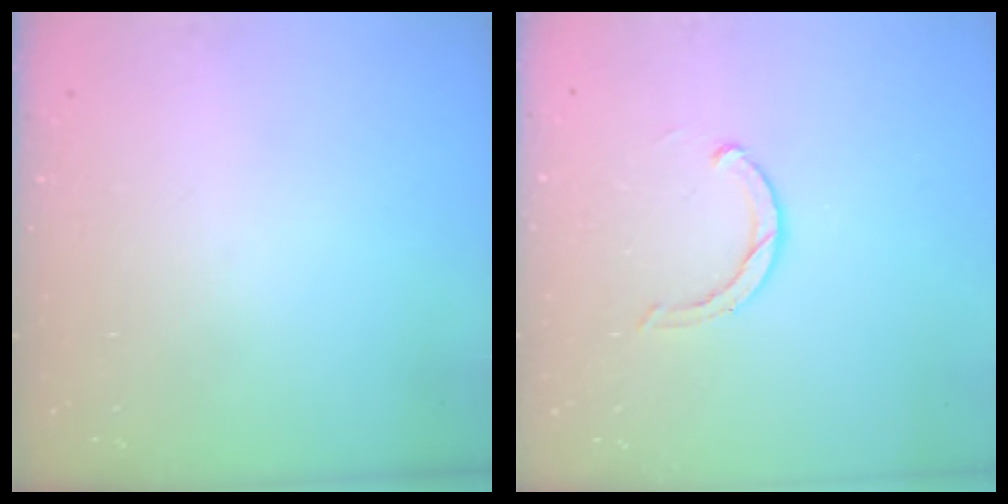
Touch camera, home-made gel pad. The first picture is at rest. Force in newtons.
{"total": 3.6, "press": 3.6, "slide": 0.6}